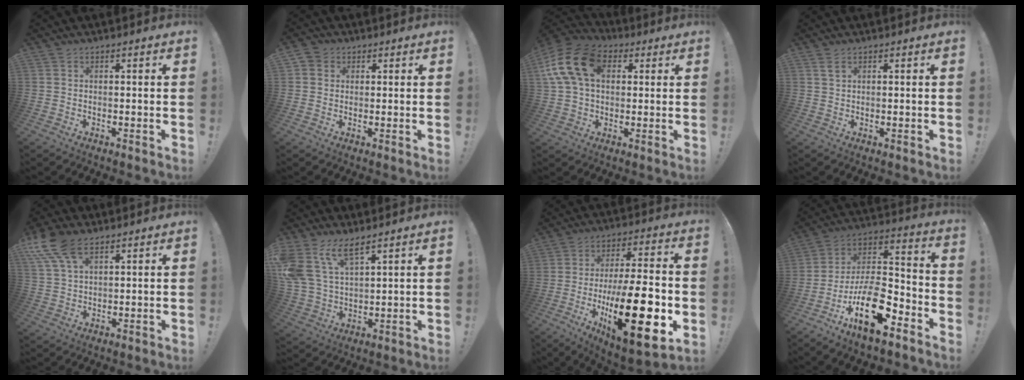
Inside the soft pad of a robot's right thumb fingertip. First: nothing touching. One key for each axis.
{"total": 3.2, "fx": 1.2, "fy": 2.8, "fz": 0.8, "tx": -0.016, "ty": 0.001, "tz": 0.023}
{"total": 17.4, "fx": 4.9, "fy": 12.0, "fz": 11.6, "tx": -0.224, "ty": 0.001, "tz": 0.093}
{"total": 2.0, "fx": 1.1, "fy": 0.7, "fz": 1.4, "tx": -0.029, "ty": 0.001, "tz": 0.020}
{"total": 10.8, "fx": 6.6, "fy": 5.1, "fz": 6.8, "tx": -0.135, "ty": -0.023, "tz": 0.127}
{"total": 11.3, "fx": 7.8, "fy": 5.0, "fz": 6.4, "tx": -0.155, "ty": -0.033, "tz": 0.150}
{"total": 24.9, "fx": -5.8, "fy": 7.9, "fz": 22.9, "tx": -0.380, "ty": 0.019, "tz": -0.084}
{"total": 19.7, "fx": -10.3, "fy": 8.0, "fz": 14.8, "tx": -0.262, "ty": 0.058, "tz": -0.170}